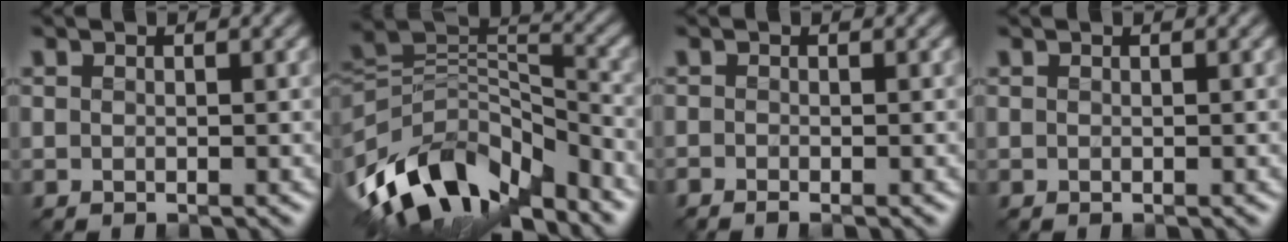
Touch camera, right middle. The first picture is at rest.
{"total": 12.1, "force": [-7.5, 6.2, 7.2], "torque": [-0.142, 0.010, -0.139]}
{"total": 0.6, "force": [-0.6, -0.1, 0.2], "torque": [-0.007, -0.004, -0.012]}
{"total": 0.0}